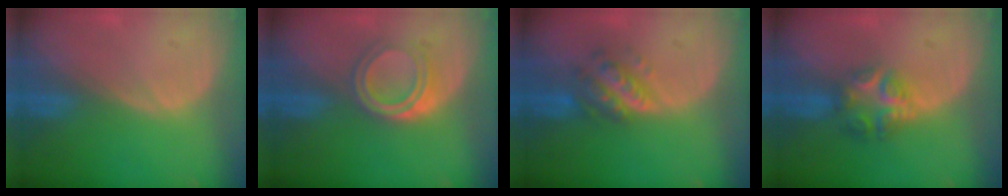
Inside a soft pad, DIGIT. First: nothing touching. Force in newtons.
{"total": 5.1, "press": 4.5, "slide": 2.4}
{"total": 5.8, "press": 5.3, "slide": 2.5}
{"total": 6.1, "press": 5.4, "slide": 2.8}